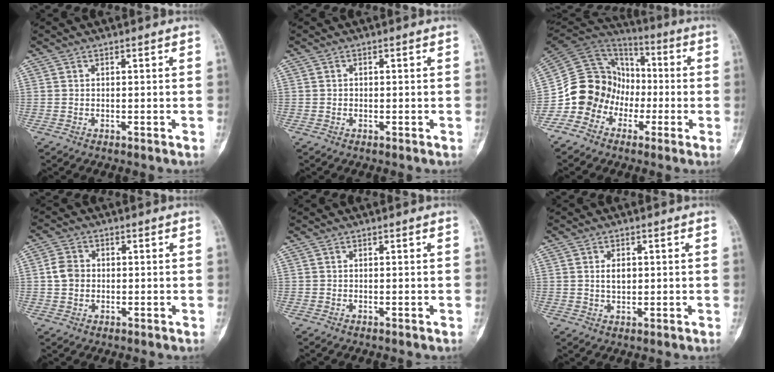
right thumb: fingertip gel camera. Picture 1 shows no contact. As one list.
[{"total": 0.5, "force": [0.0, 0.5, 0.2], "torque": [-0.003, 0.002, -0.001]}, {"total": 15.7, "force": [-5.3, 13.9, 5.0], "torque": [-0.064, 0.090, -0.097]}, {"total": 4.7, "force": [0.1, 3.9, 2.6], "torque": [-0.042, 0.006, -0.003]}, {"total": 0.0}, {"total": 3.1, "force": [0.5, 2.0, 2.3], "torque": [-0.032, -0.002, 0.012]}]